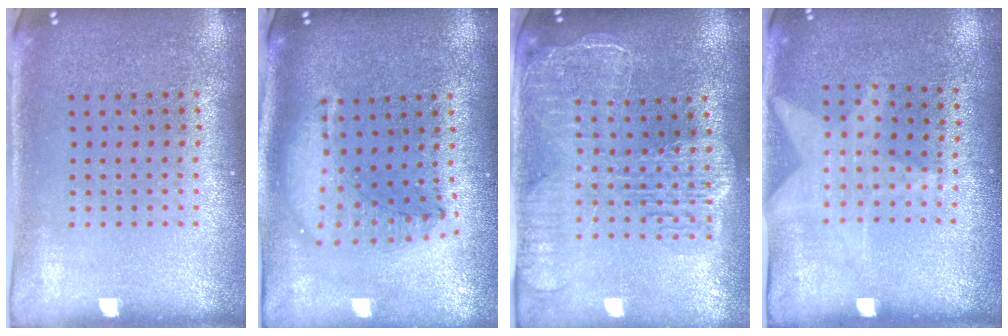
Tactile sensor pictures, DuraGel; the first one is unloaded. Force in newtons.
{"total": 1.5, "press": 1.3, "slide": 0.7}
{"total": 2.5, "press": 2.2, "slide": 1.2}
{"total": 1.2, "press": 0.9, "slide": 0.8}